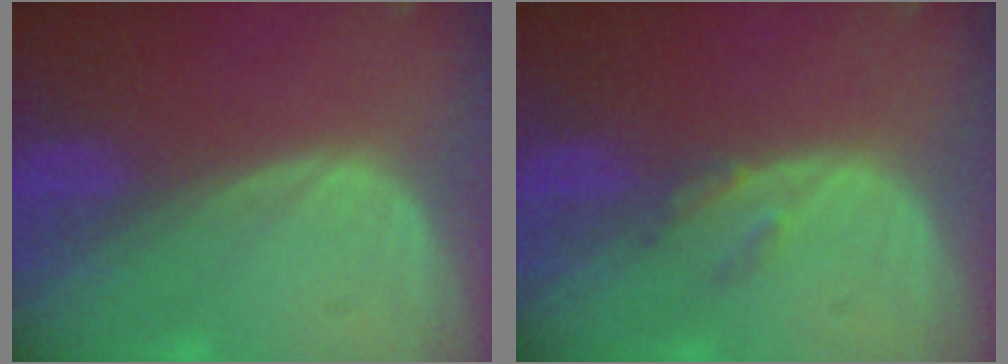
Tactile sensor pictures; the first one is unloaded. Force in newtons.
{"total": 1.6, "press": 1.6, "slide": 0.2}